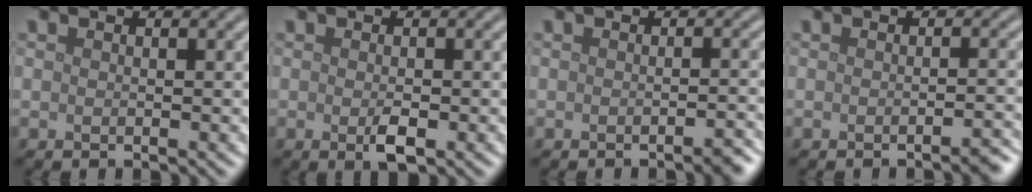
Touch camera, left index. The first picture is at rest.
{"total": 1.9, "force": [-0.6, 0.7, 1.6], "torque": [-0.030, -0.003, -0.009]}
{"total": 1.7, "force": [-1.1, 0.4, 1.2], "torque": [-0.009, 0.000, -0.017]}
{"total": 1.8, "force": [-1.1, 0.4, 1.3], "torque": [-0.008, 0.001, -0.019]}